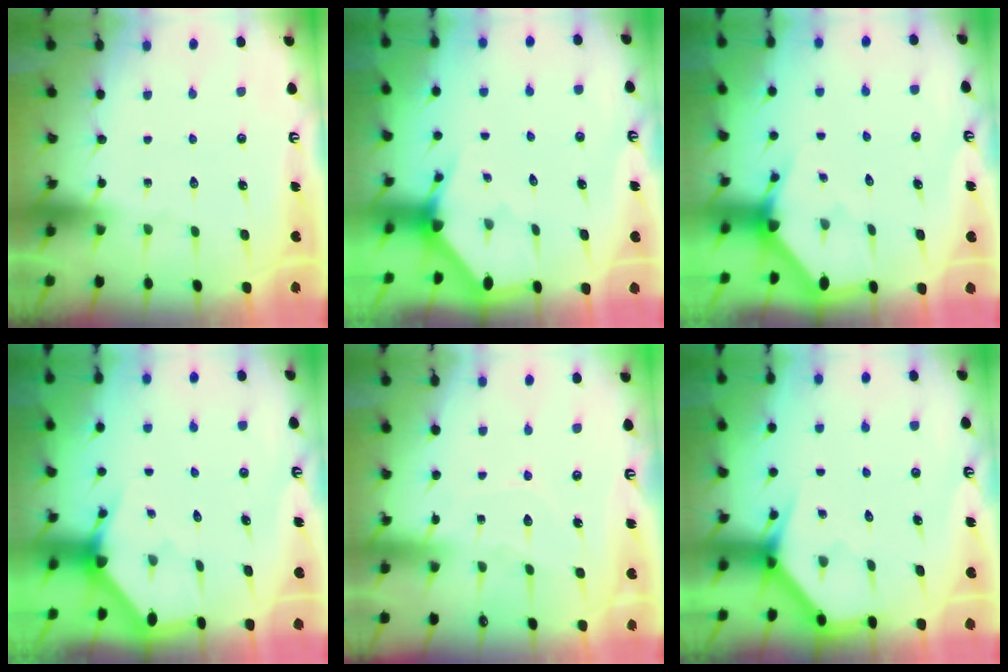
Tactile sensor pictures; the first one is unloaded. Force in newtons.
{"total": 2.8, "press": 2.8, "slide": 0.2}
{"total": 2.8, "press": 2.8, "slide": 0.2}
{"total": 2.8, "press": 2.8, "slide": 0.2}
{"total": 5.2, "press": 5.2, "slide": 0.5}
{"total": 3.6, "press": 3.5, "slide": 0.3}